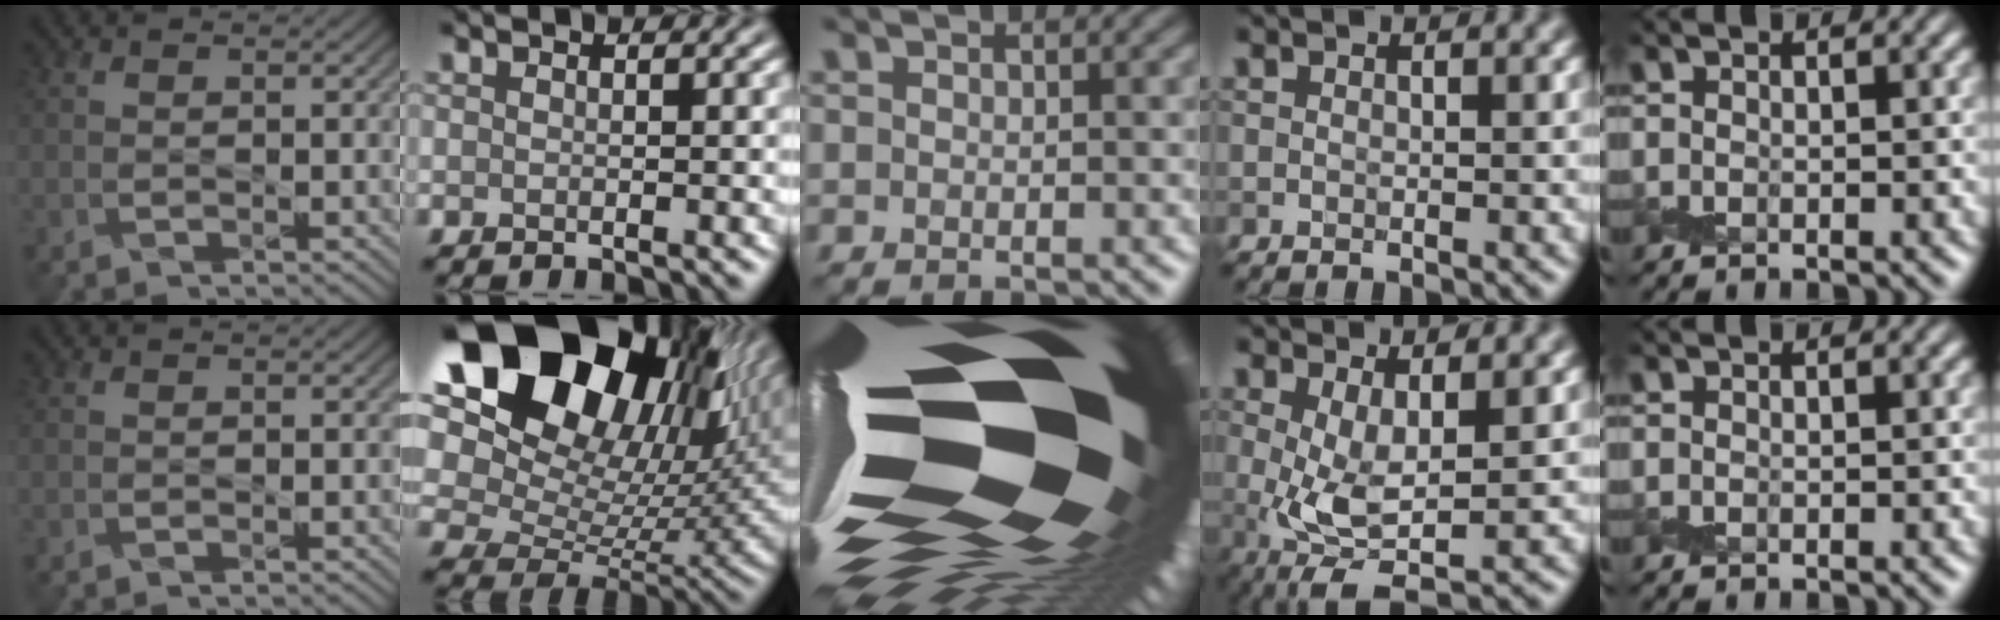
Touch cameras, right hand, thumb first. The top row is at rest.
{"index": {"total": 21.8, "force": [10.7, 13.8, 13.0], "torque": [-0.236, 0.058, 0.186]}, "middle": {"total": 22.6, "force": [-2.6, 11.7, 19.2], "torque": [-0.278, -0.020, -0.064]}, "ring": {"total": 4.3, "force": [-0.3, 1.2, 4.1], "torque": [-0.083, -0.009, -0.002]}}